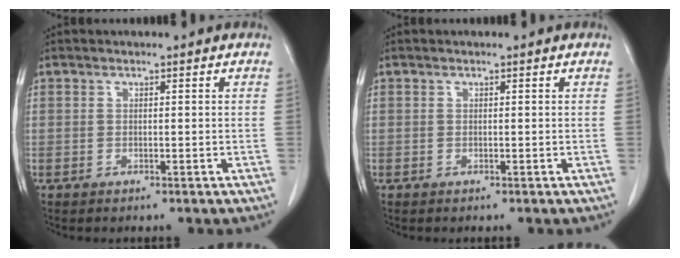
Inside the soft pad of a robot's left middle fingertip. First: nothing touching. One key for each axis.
{"total": 0.0}